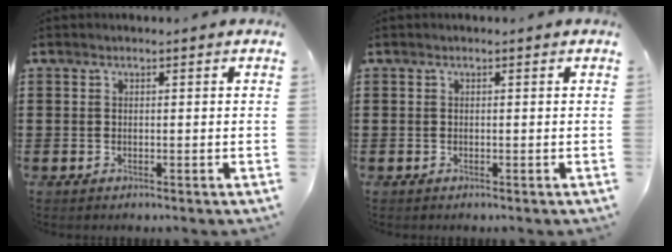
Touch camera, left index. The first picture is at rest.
{"total": 0.0}